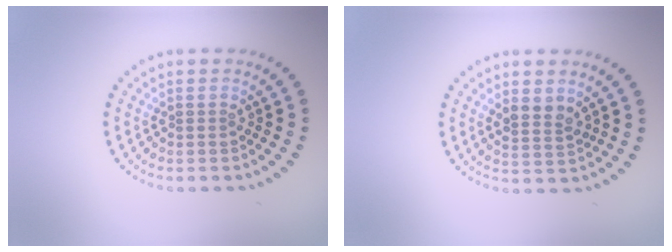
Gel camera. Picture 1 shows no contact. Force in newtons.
{"total": 2.2, "press": 2.0, "slide": 0.9}